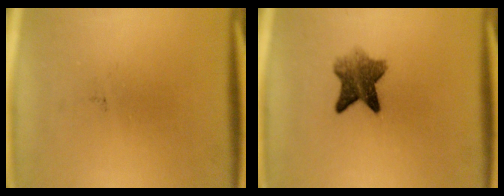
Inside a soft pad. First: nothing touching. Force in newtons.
{"total": 6.4}